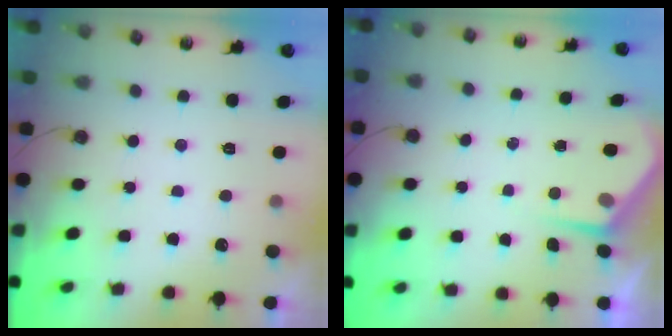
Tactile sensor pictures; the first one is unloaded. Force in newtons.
{"total": 3.4, "press": 3.4, "slide": 0.4}